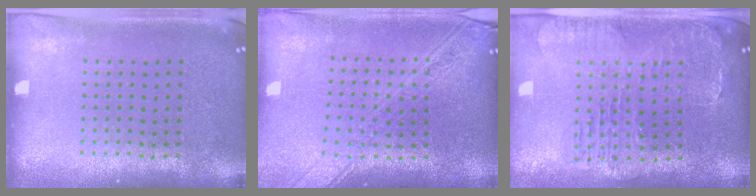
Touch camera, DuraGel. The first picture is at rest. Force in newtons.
{"total": 2.2, "press": 1.9, "slide": 1.2}
{"total": 1.4, "press": 1.4, "slide": 0.4}